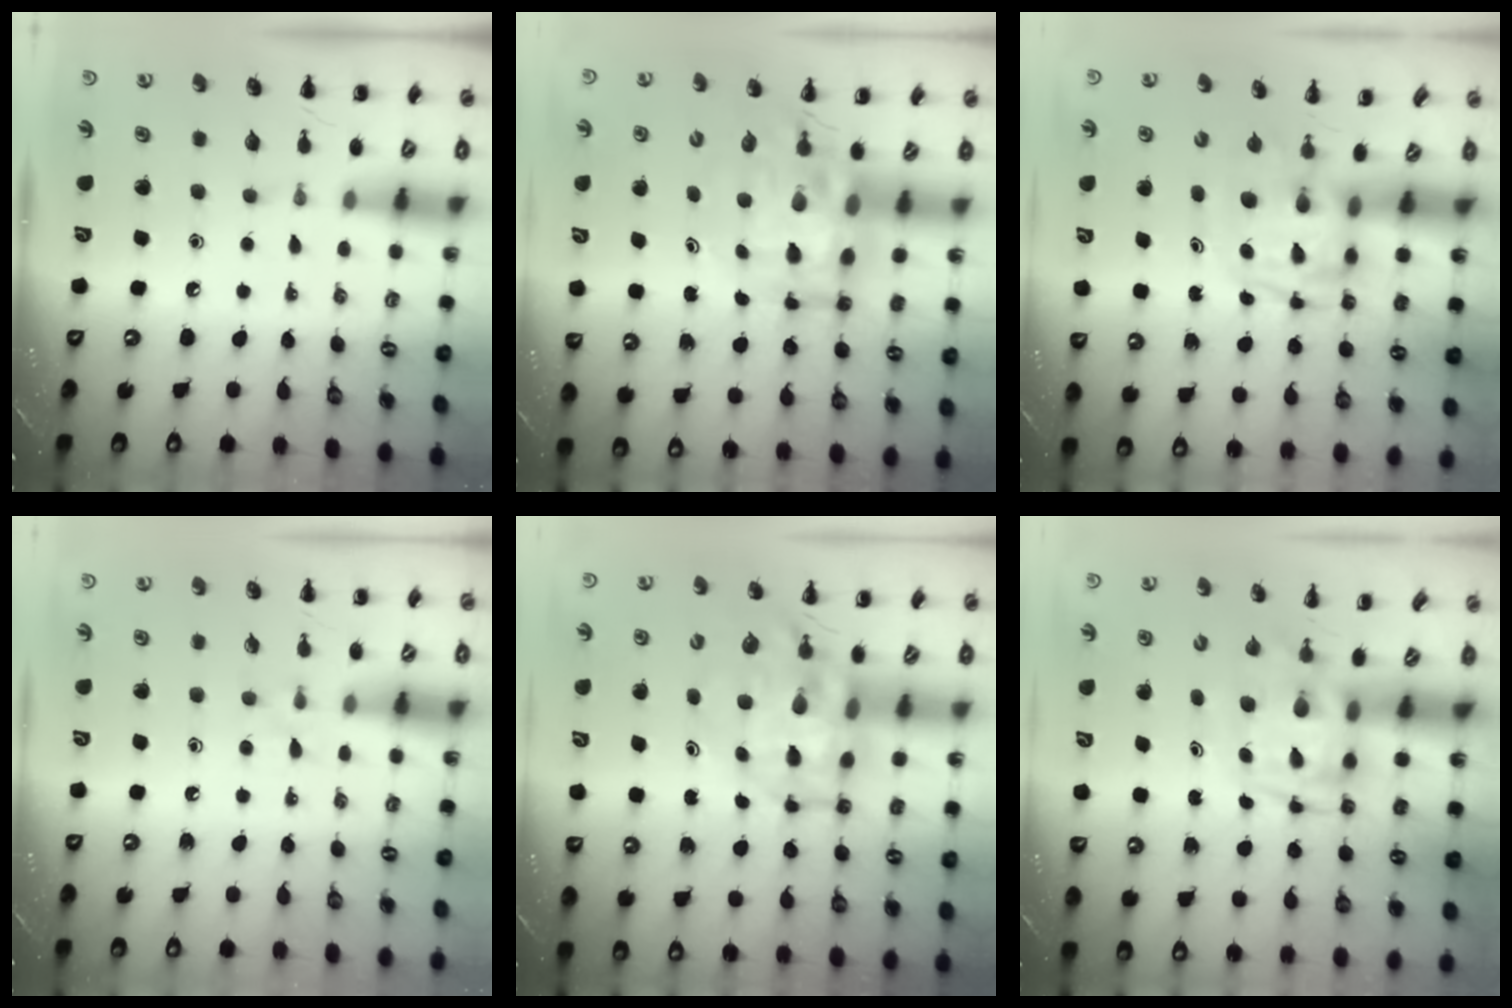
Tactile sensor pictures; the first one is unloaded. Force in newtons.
{"total": 9.7, "press": 9.2, "slide": 3.1}
{"total": 3.7, "press": 3.6, "slide": 0.7}
{"total": 4.8, "press": 4.5, "slide": 1.7}
{"total": 7.8, "press": 7.5, "slide": 2.2}
{"total": 3.4, "press": 3.4, "slide": 0.7}